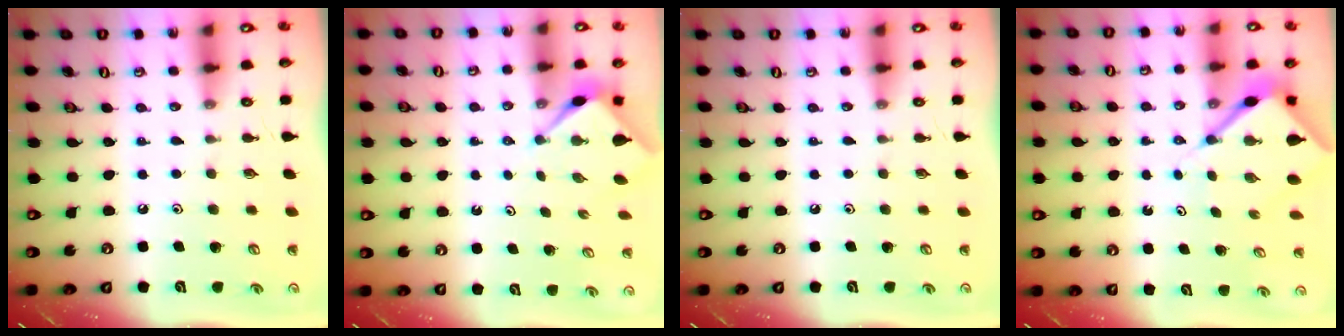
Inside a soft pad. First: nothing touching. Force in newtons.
{"total": 3.1, "press": 3.1, "slide": 0.3}
{"total": 0.0}
{"total": 6.3, "press": 6.2, "slide": 0.6}